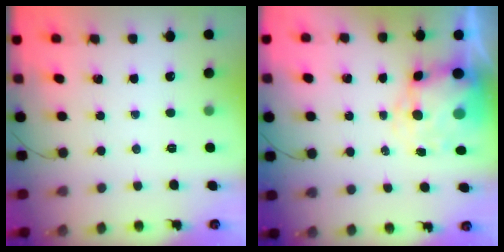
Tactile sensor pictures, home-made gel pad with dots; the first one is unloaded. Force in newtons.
{"total": 9.3, "press": 9.0, "slide": 2.4}